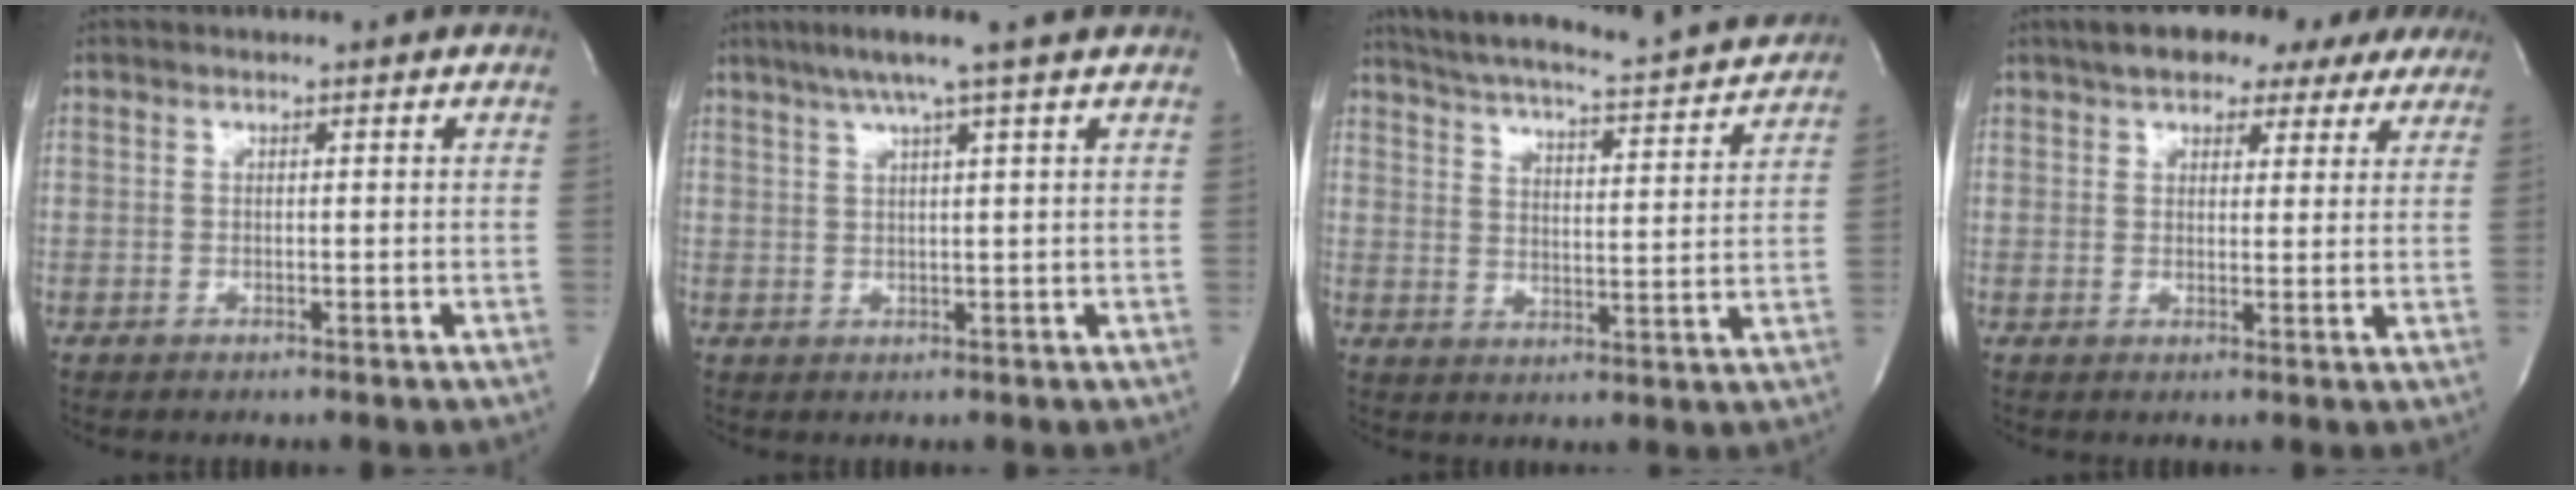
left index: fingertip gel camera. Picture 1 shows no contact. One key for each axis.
{"total": 6.1, "fx": 4.1, "fy": -1.5, "fz": 4.2, "tx": -0.074, "ty": 0.007, "tz": 0.071}
{"total": 20.0, "fx": 18.5, "fy": 1.8, "fz": 7.3, "tx": -0.129, "ty": -0.019, "tz": 0.251}
{"total": 13.1, "fx": 9.9, "fy": 5.7, "fz": 6.5, "tx": -0.085, "ty": 0.034, "tz": 0.125}